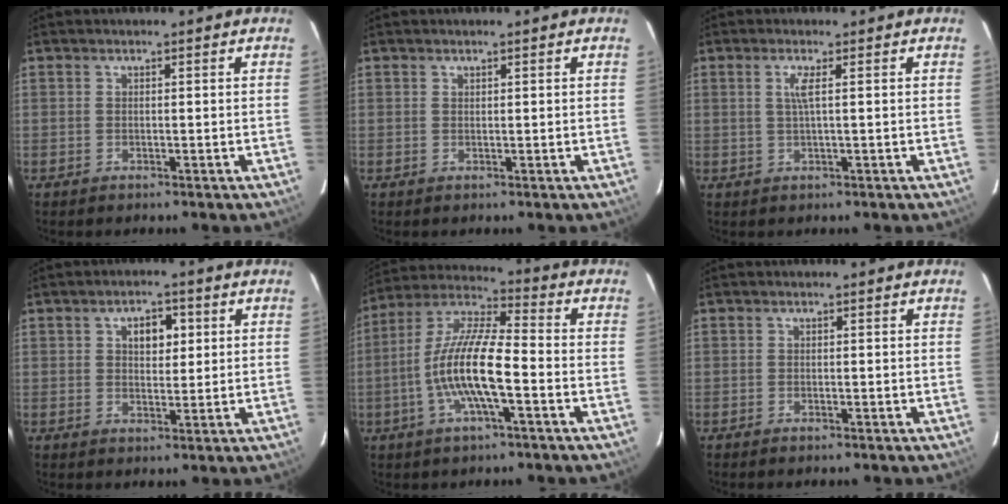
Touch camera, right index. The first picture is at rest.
{"total": 0.0}
{"total": 2.1, "force": [0.5, -0.4, 2.0], "torque": [-0.039, -0.002, 0.010]}
{"total": 4.6, "force": [1.5, 2.9, 3.3], "torque": [-0.048, 0.014, 0.026]}
{"total": 13.6, "force": [-3.7, 2.8, 12.8], "torque": [-0.254, 0.000, -0.075]}
{"total": 0.0}